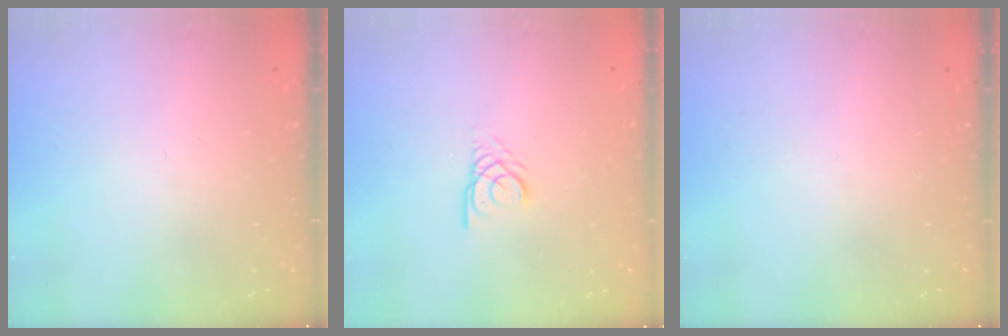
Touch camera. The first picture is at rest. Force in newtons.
{"total": 2.7, "press": 2.7, "slide": 0.2}
{"total": 0.0}